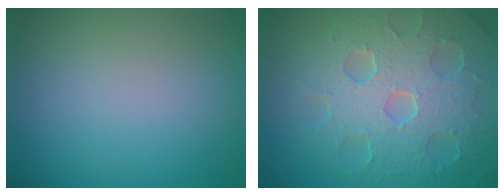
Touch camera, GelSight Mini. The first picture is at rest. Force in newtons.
{"total": 8.6, "press": 6.1, "slide": 6.1}